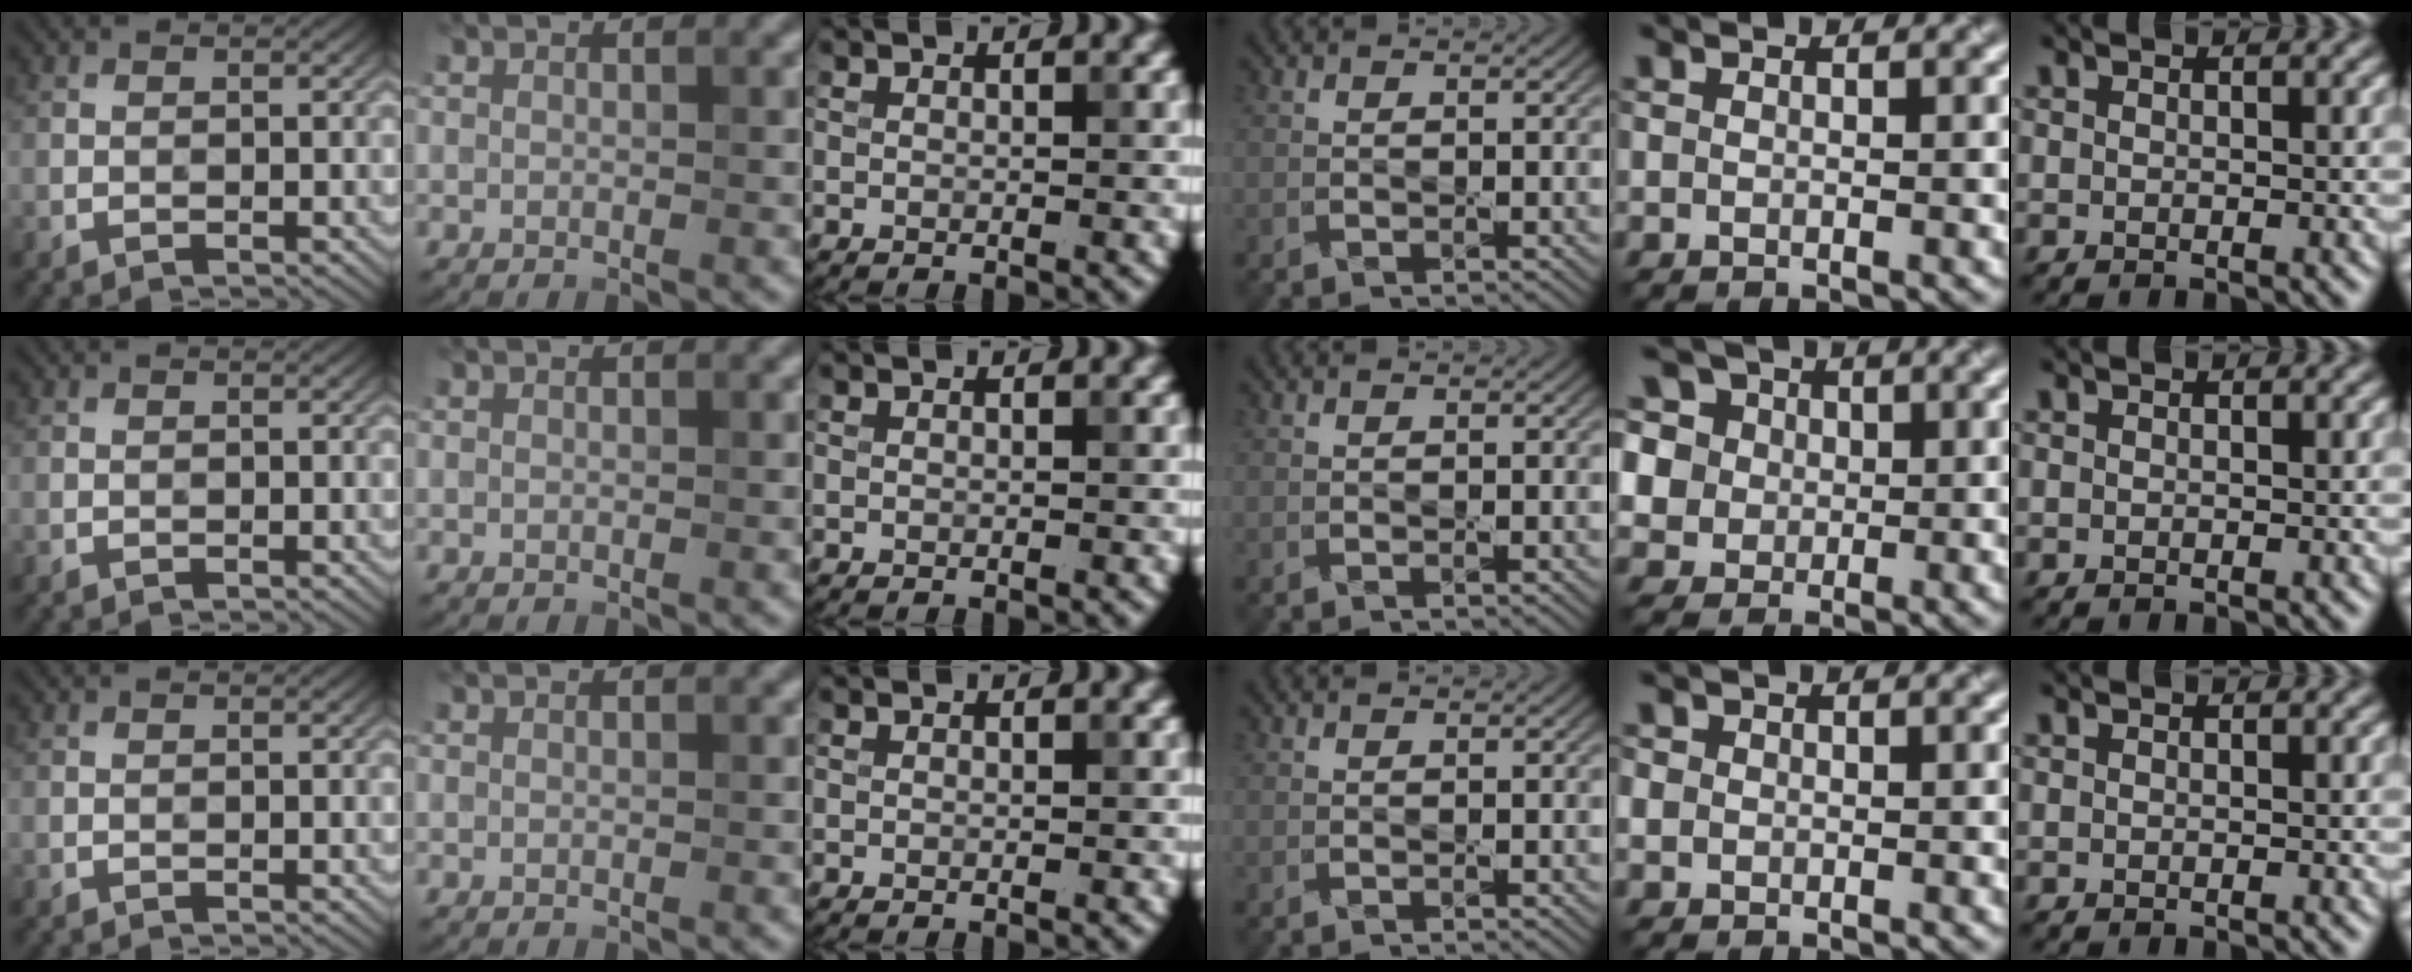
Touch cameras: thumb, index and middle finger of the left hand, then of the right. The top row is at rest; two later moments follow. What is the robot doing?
{"motion": "press", "object": "calculator"}